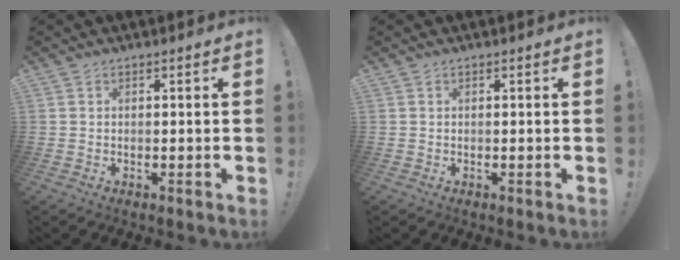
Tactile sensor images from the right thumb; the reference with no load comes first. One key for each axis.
{"total": 0.0}